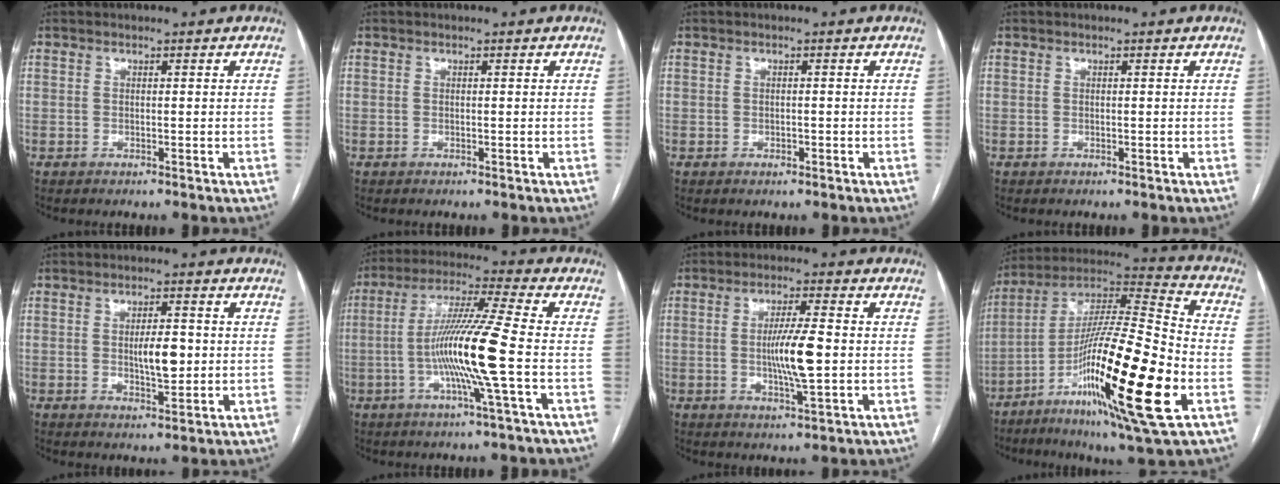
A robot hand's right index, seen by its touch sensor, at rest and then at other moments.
{"total": 0.0}
{"total": 0.5, "force": [-0.3, 0.3, 0.3], "torque": [-0.005, 0.000, -0.004]}
{"total": 0.0}
{"total": 4.9, "force": [0.0, 1.5, 4.7], "torque": [-0.075, -0.002, 0.004]}
{"total": 12.8, "force": [-2.6, -1.6, 12.4], "torque": [-0.233, -0.004, -0.058]}
{"total": 7.3, "force": [-0.5, 0.3, 7.2], "torque": [-0.137, -0.006, -0.010]}
{"total": 25.4, "force": [-8.3, 1.5, 23.9], "torque": [-0.415, -0.033, -0.146]}